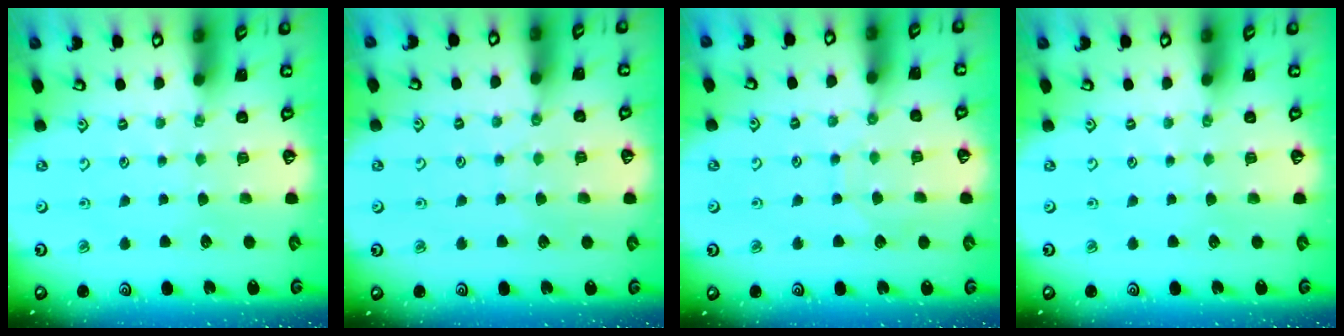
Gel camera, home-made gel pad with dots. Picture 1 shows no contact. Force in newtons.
{"total": 2.8, "press": 2.7, "slide": 0.5}
{"total": 6.2, "press": 6.2, "slide": 0.5}
{"total": 0.0}